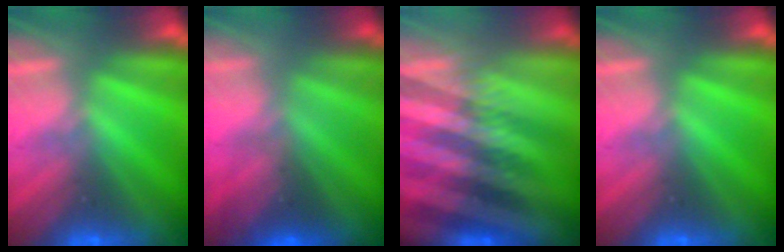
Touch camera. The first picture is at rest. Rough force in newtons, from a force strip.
{"total": 2.9}
{"total": 3.6}
{"total": 0.0}